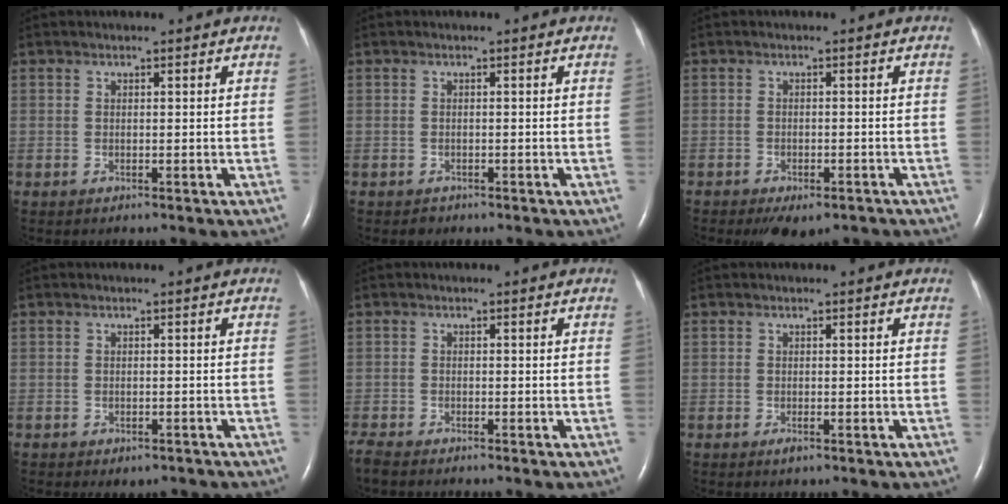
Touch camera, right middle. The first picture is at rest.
{"total": 0.6, "force": [-0.5, 0.4, -0.1], "torque": [-0.004, 0.000, -0.007]}
{"total": 5.3, "force": [-4.0, 2.3, 2.7], "torque": [-0.033, -0.005, -0.051]}
{"total": 3.3, "force": [-2.7, 1.6, 1.0], "torque": [-0.008, 0.001, -0.030]}
{"total": 2.9, "force": [-2.7, 0.0, 1.1], "torque": [-0.025, -0.010, -0.044]}
{"total": 0.7, "force": [-0.5, 0.1, 0.6], "torque": [-0.013, -0.001, -0.007]}